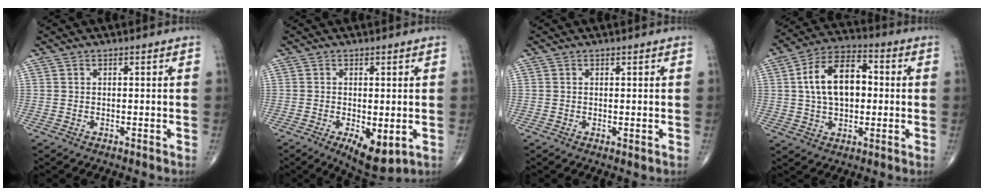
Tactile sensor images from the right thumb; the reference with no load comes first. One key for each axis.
{"total": 8.1, "fx": -2.1, "fy": 3.7, "fz": 6.9, "tx": -0.098, "ty": -0.018, "tz": -0.021}
{"total": 0.7, "fx": 0.0, "fy": 0.3, "fz": 0.7, "tx": -0.014, "ty": -0.005, "tz": 0.001}
{"total": 14.1, "fx": 1.3, "fy": 8.5, "fz": 11.1, "tx": -0.177, "ty": 0.022, "tz": 0.015}